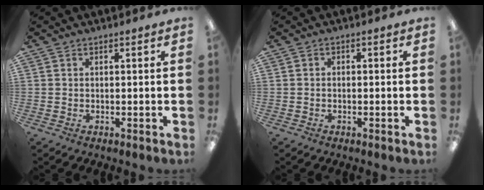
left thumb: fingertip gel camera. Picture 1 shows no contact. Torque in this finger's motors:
{"motor_torque": [0.08, 0.01, -0.28, 0.09, 0.03]}